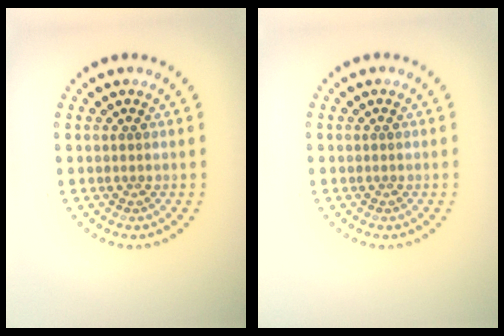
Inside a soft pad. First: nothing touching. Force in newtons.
{"total": 0.0}